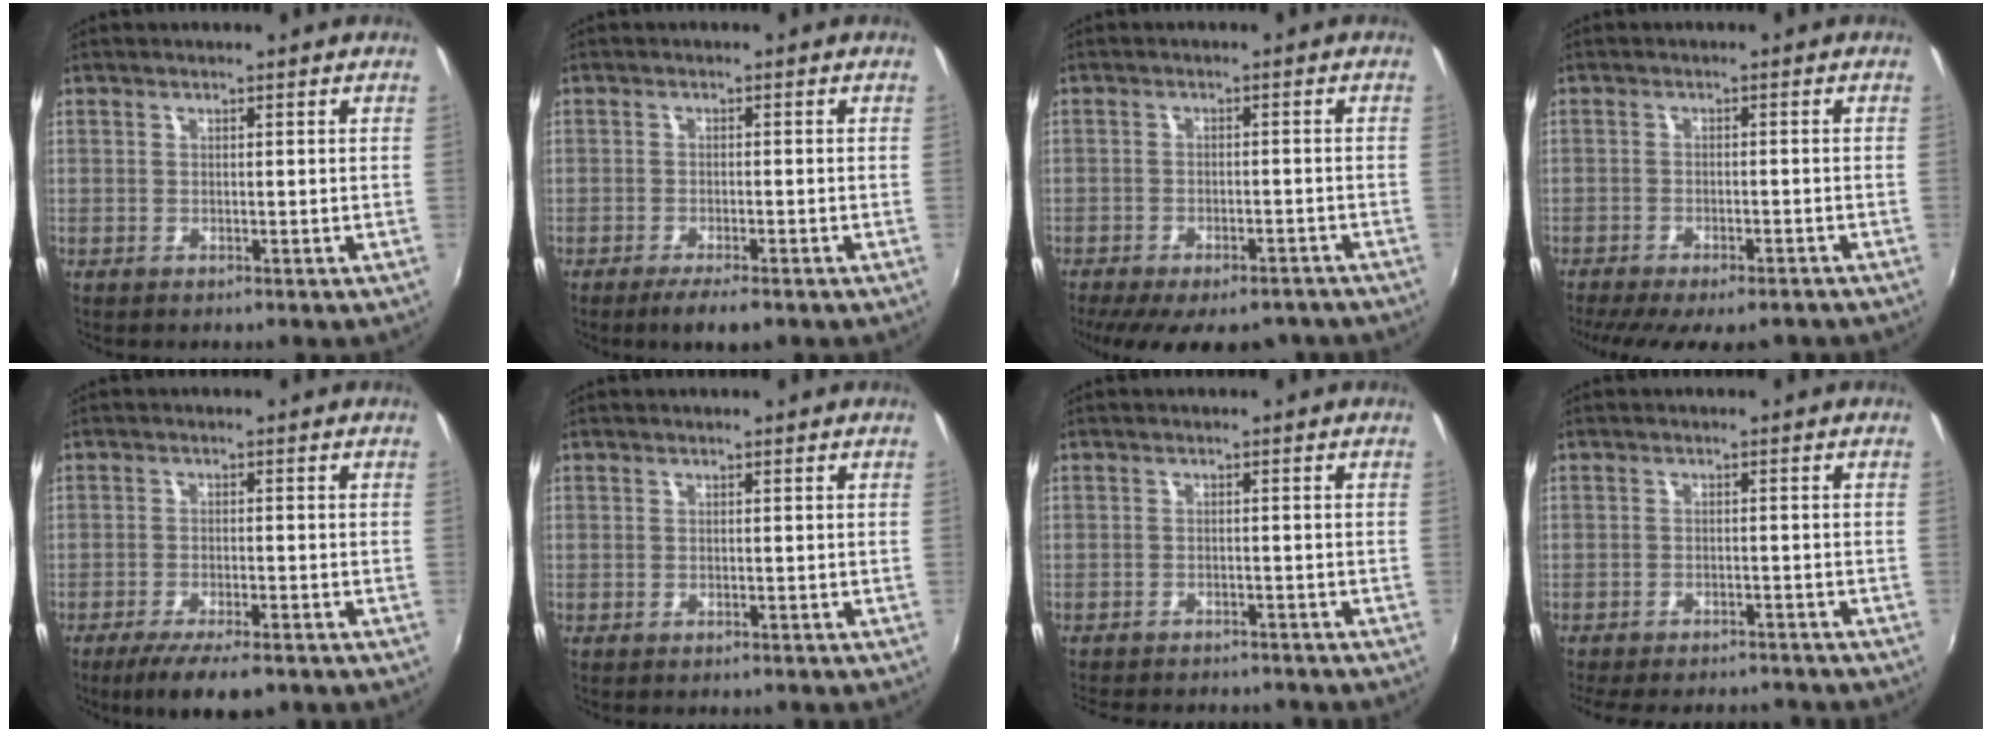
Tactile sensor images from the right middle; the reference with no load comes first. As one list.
[{"total": 4.2, "force": [-3.0, 0.7, 2.7], "torque": [-0.062, -0.013, -0.054]}, {"total": 16.5, "force": [-12.9, 6.1, 8.2], "torque": [-0.165, -0.034, -0.172]}, {"total": 13.2, "force": [-10.6, 3.7, 6.9], "torque": [-0.140, -0.041, -0.155]}, {"total": 8.4, "force": [-6.2, 2.0, 5.3], "torque": [-0.116, -0.025, -0.103]}, {"total": 0.7, "force": [-0.6, 0.2, 0.2], "torque": [-0.004, -0.003, -0.010]}, {"total": 10.5, "force": [-9.4, 2.8, 3.8], "torque": [-0.090, -0.019, -0.135]}, {"total": 12.8, "force": [-11.2, 3.6, 5.1], "torque": [-0.117, -0.019, -0.159]}]